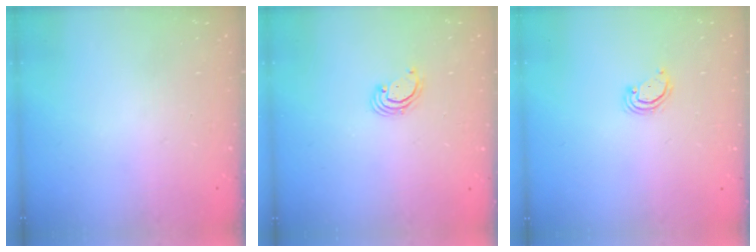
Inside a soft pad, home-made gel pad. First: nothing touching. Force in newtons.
{"total": 2.6, "press": 2.6, "slide": 0.3}
{"total": 2.8, "press": 2.8, "slide": 0.2}